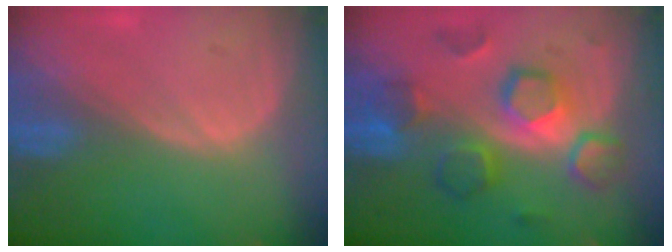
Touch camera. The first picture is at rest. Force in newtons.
{"total": 9.2, "press": 9.2, "slide": 0.3}